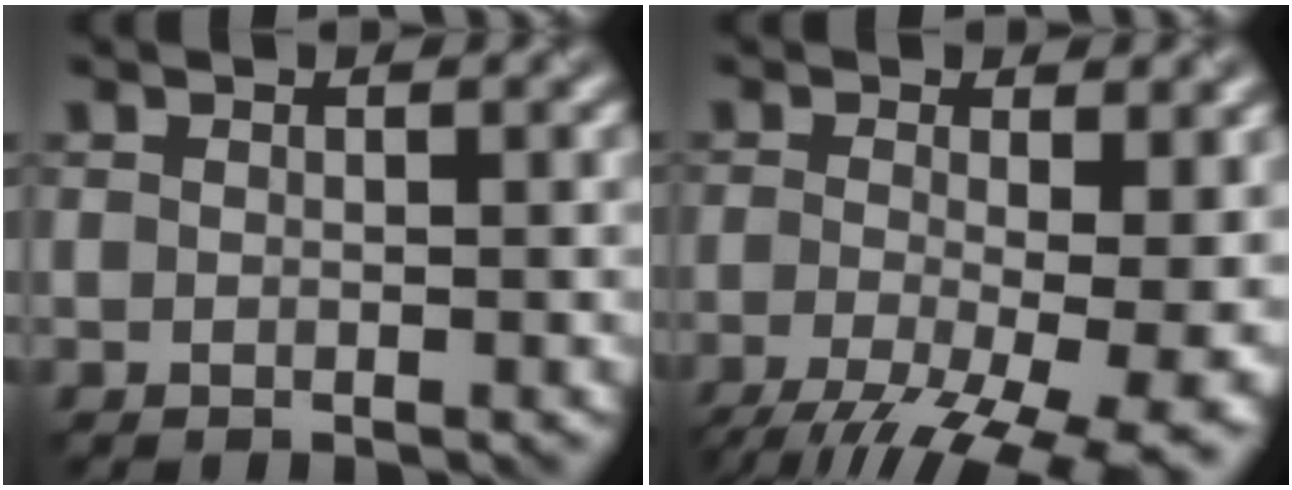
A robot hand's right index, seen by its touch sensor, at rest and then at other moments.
{"total": 11.5, "force": [-5.1, 4.6, 9.2], "torque": [-0.163, -0.027, -0.058]}